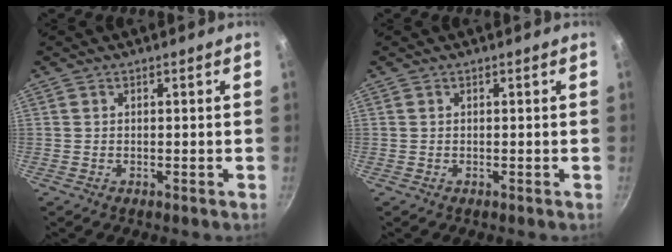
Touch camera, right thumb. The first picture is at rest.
{"total": 0.0}